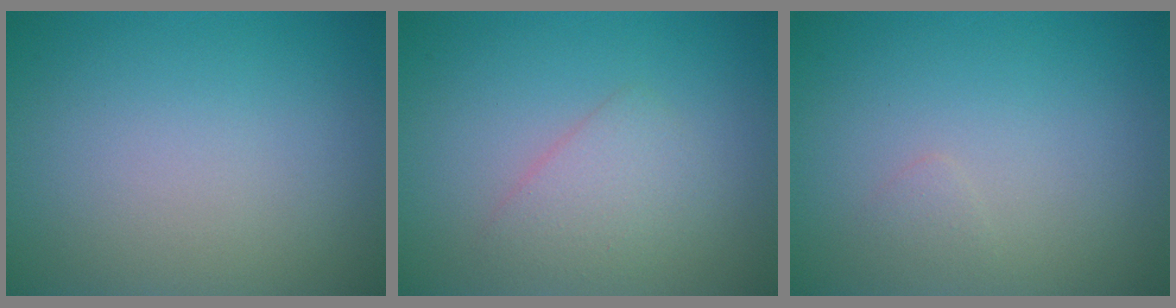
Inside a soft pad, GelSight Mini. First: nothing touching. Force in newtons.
{"total": 2.2, "press": 2.2, "slide": 0.1}
{"total": 0.6, "press": 0.6, "slide": 0.0}